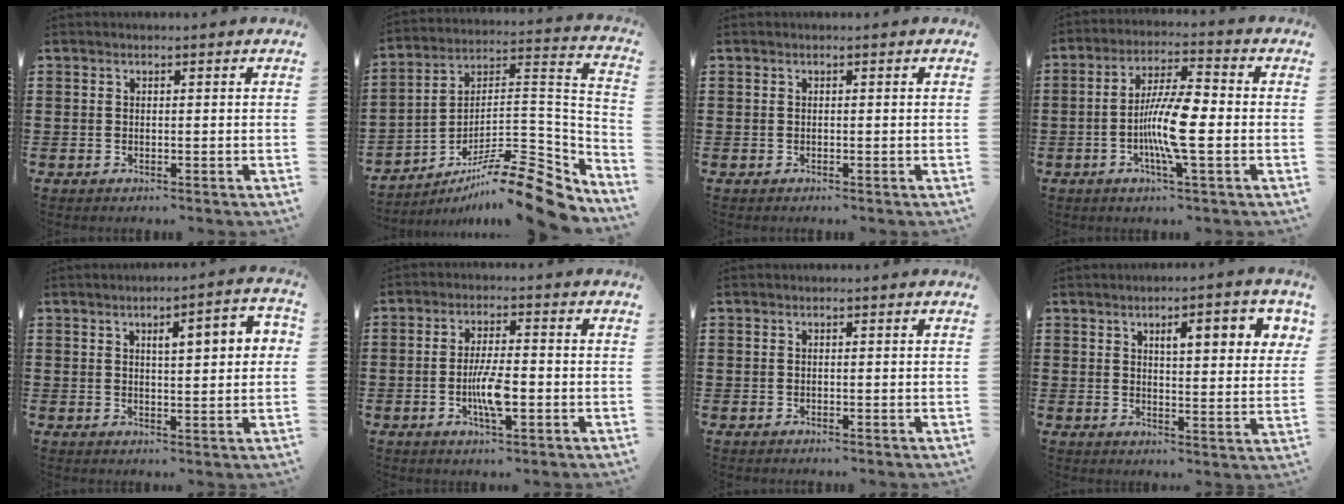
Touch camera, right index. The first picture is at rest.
{"total": 14.4, "force": [-11.1, 2.5, 8.8], "torque": [-0.127, 0.031, -0.201]}
{"total": 0.0}
{"total": 9.4, "force": [-1.7, 1.6, 9.1], "torque": [-0.181, -0.009, -0.038]}
{"total": 4.7, "force": [1.2, 1.1, 4.4], "torque": [-0.070, -0.002, 0.012]}
{"total": 6.0, "force": [-1.6, 1.4, 5.6], "torque": [-0.115, -0.004, -0.033]}
{"total": 0.0}
{"total": 5.7, "force": [2.5, 1.5, 4.9], "torque": [-0.077, -0.002, 0.033]}